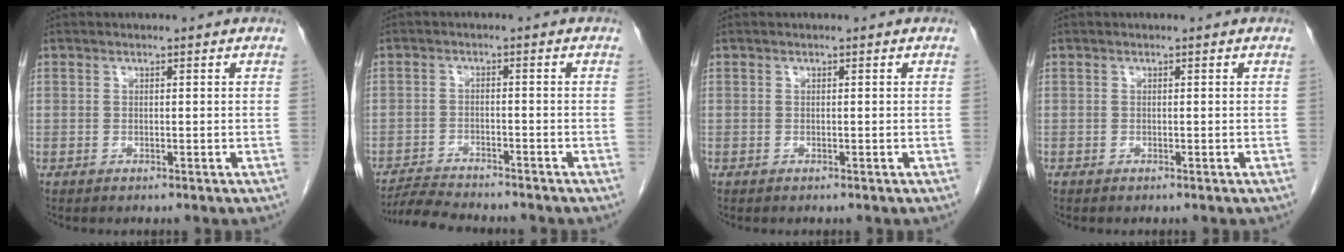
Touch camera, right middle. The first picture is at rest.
{"total": 6.3, "force": [-6.1, 0.3, 1.6], "torque": [-0.028, -0.017, -0.104]}
{"total": 0.0}
{"total": 0.0}